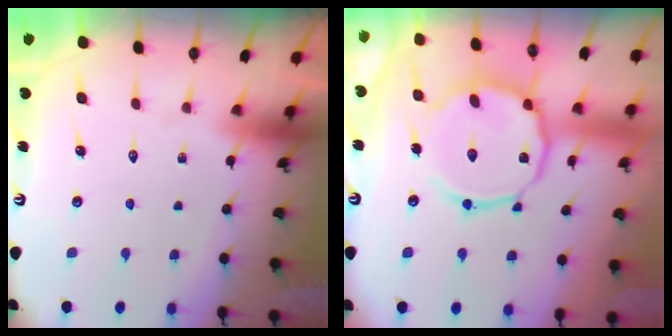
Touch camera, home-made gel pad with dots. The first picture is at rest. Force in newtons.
{"total": 13.8, "press": 13.8, "slide": 1.3}